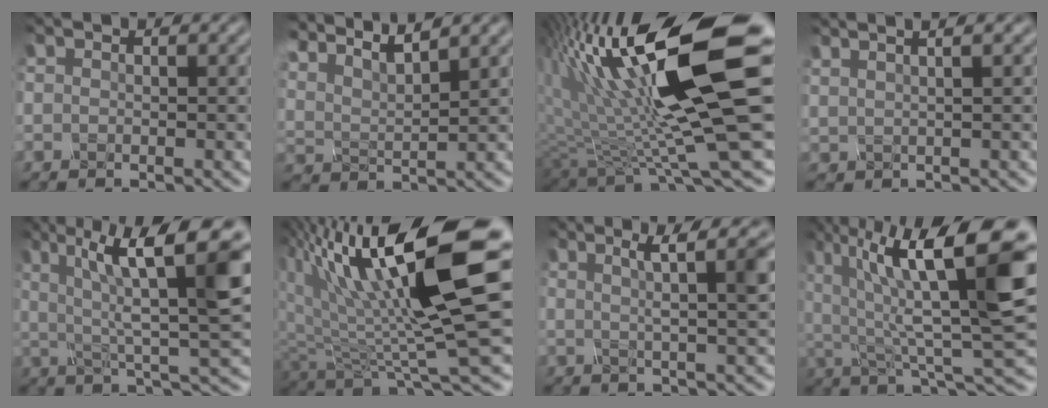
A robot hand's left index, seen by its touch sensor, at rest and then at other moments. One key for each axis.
{"total": 8.4, "fx": 6.8, "fy": 2.3, "fz": 4.3, "tx": -0.079, "ty": 0.019, "tz": 0.086}
{"total": 16.2, "fx": 3.4, "fy": 3.3, "fz": 15.5, "tx": -0.266, "ty": 0.000, "tz": 0.065}
{"total": 4.9, "fx": 3.2, "fy": 2.1, "fz": 3.1, "tx": -0.018, "ty": 0.040, "tz": 0.017}
{"total": 11.4, "fx": 3.0, "fy": 2.6, "fz": 10.7, "tx": -0.166, "ty": 0.011, "tz": 0.049}
{"total": 13.4, "fx": 4.5, "fy": 3.2, "fz": 12.3, "tx": -0.214, "ty": 0.001, "tz": 0.083}
{"total": 5.3, "fx": 2.2, "fy": 1.1, "fz": 4.8, "tx": -0.044, "ty": 0.013, "tz": 0.030}
{"total": 13.6, "fx": 5.4, "fy": 3.6, "fz": 12.0, "tx": -0.192, "ty": 0.011, "tz": 0.092}